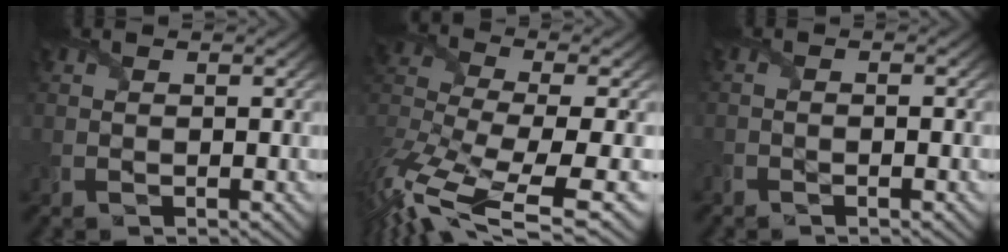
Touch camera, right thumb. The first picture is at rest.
{"total": 13.2, "force": [-7.2, 4.3, 10.2], "torque": [-0.267, -0.016, -0.111]}
{"total": 1.4, "force": [-1.2, -0.3, 0.6], "torque": [-0.012, -0.002, -0.022]}